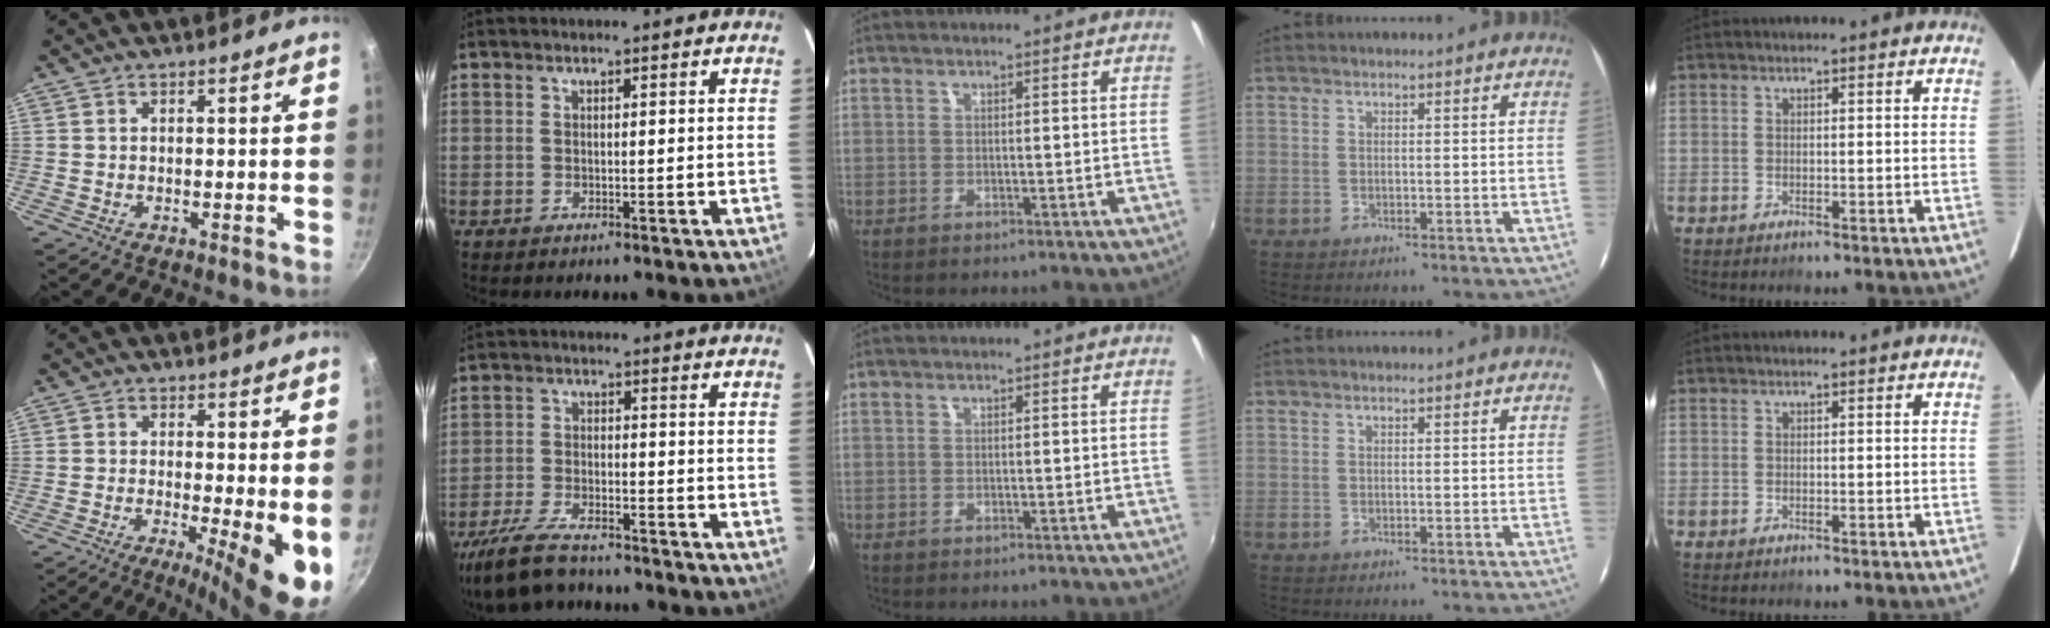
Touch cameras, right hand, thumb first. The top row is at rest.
{"thumb": {"total": 10.1, "force": [-1.6, 2.3, 9.8], "torque": [-0.124, -0.013, -0.021]}, "index": {"total": 13.8, "force": [-11.5, 4.3, 6.3], "torque": [-0.155, -0.017, -0.205]}}